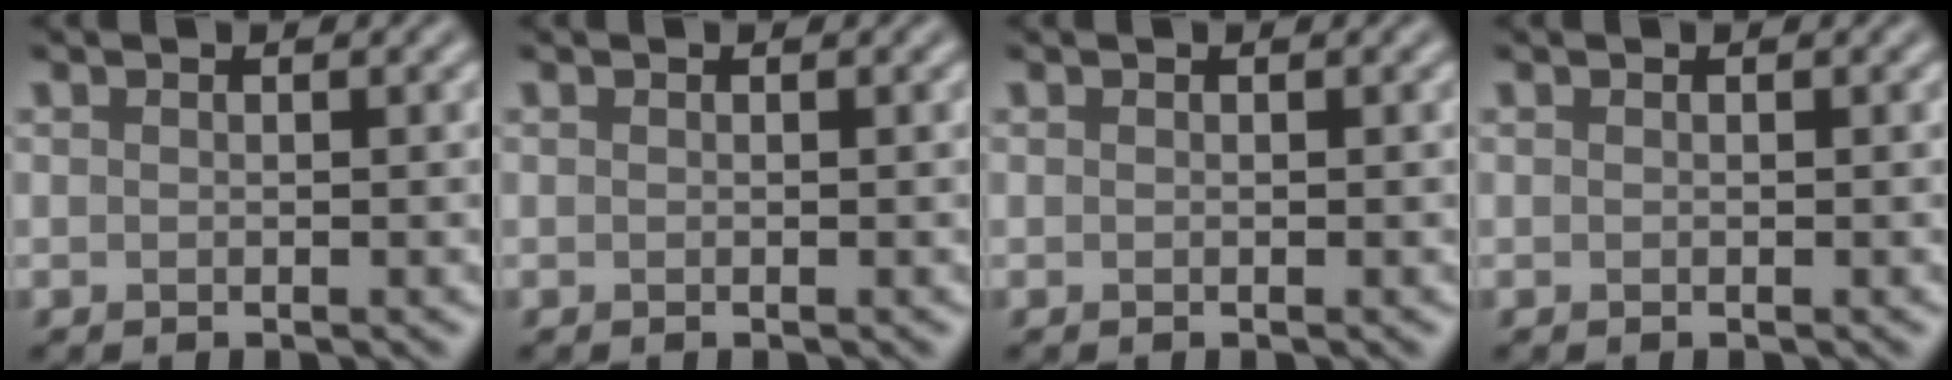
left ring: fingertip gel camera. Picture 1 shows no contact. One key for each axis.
{"total": 0.0}
{"total": 0.0}
{"total": 0.0}